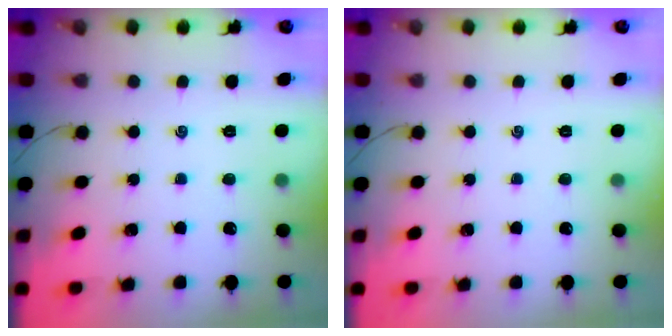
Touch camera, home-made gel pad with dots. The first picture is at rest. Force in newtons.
{"total": 0.0}